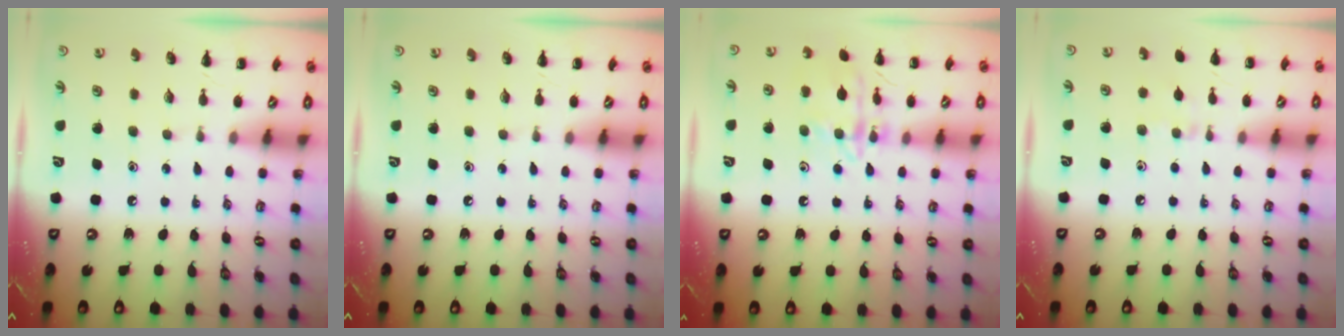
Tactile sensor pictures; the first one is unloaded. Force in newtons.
{"total": 0.0}
{"total": 13.1, "press": 13.1, "slide": 0.8}
{"total": 3.8, "press": 3.5, "slide": 1.4}